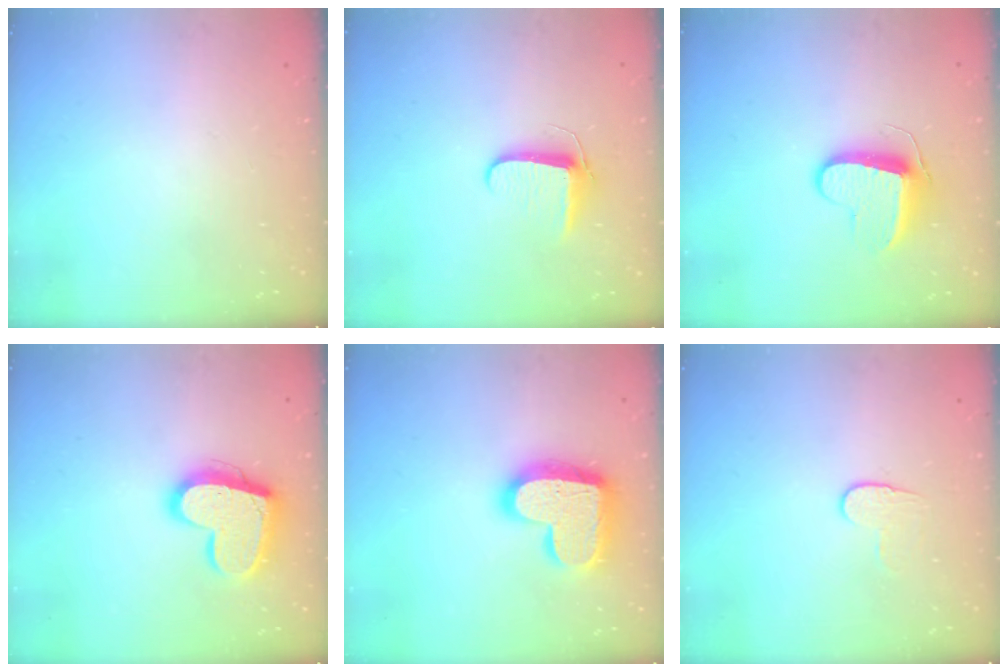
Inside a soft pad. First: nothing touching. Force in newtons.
{"total": 7.8, "press": 7.7, "slide": 1.1}
{"total": 9.6, "press": 9.6, "slide": 0.2}
{"total": 17.0, "press": 16.9, "slide": 1.4}
{"total": 19.5, "press": 19.5, "slide": 1.4}
{"total": 6.1, "press": 6.1, "slide": 0.5}